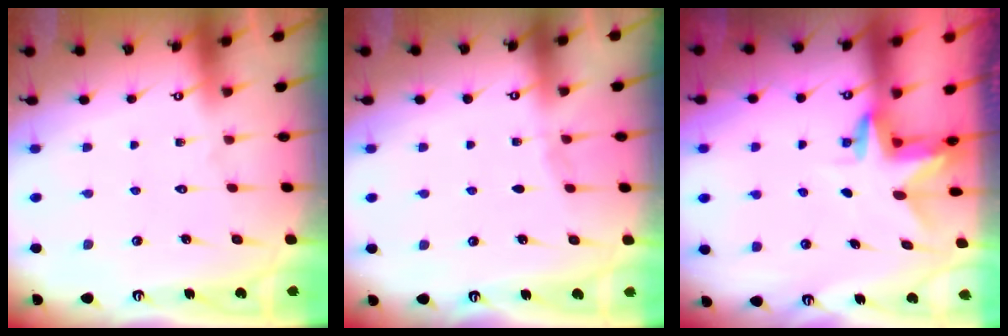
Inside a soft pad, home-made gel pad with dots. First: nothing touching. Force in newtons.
{"total": 1.5, "press": 1.4, "slide": 0.3}
{"total": 3.0, "press": 3.0, "slide": 0.2}